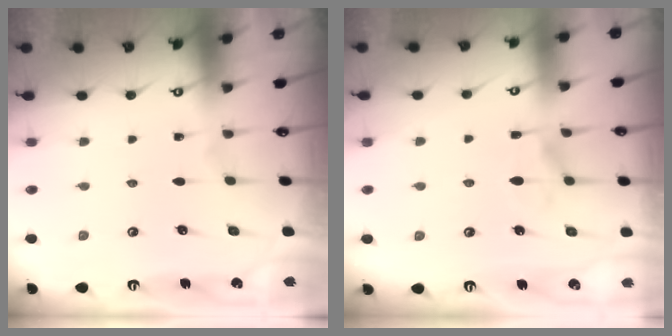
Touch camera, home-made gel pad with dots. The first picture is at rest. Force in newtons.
{"total": 0.7, "press": 0.3, "slide": 0.7}